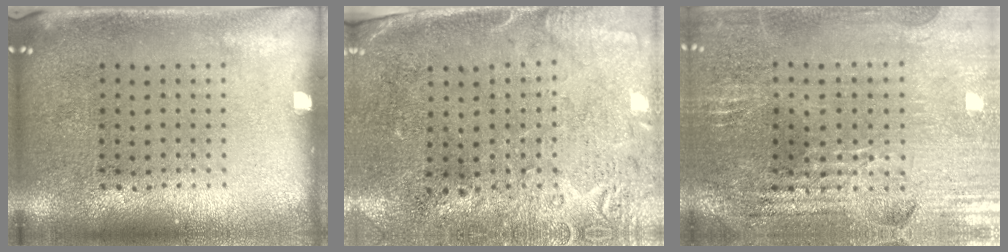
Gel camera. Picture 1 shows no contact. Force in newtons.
{"total": 2.7, "press": 2.3, "slide": 1.4}
{"total": 2.7, "press": 2.7, "slide": 0.5}